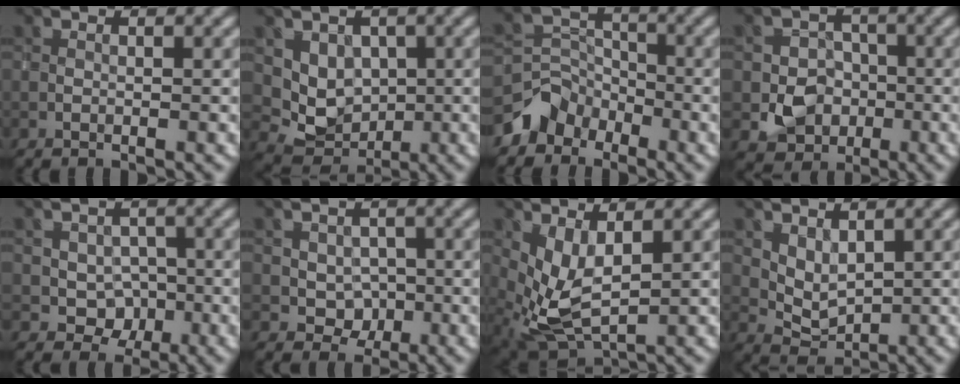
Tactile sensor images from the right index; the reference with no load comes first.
{"total": 4.5, "force": [1.4, 3.7, 2.1], "torque": [-0.033, -0.010, 0.027]}
{"total": 3.2, "force": [-2.4, 2.2, 0.1], "torque": [0.006, 0.004, -0.049]}
{"total": 4.0, "force": [-0.8, 3.6, 1.5], "torque": [-0.010, 0.000, -0.017]}
{"total": 2.9, "force": [-0.3, 2.5, 1.3], "torque": [-0.009, -0.002, -0.004]}
{"total": 2.5, "force": [0.0, 2.2, 1.1], "torque": [-0.011, -0.002, 0.000]}
{"total": 4.1, "force": [1.2, 1.8, 3.4], "torque": [-0.083, -0.010, 0.028]}
{"total": 2.3, "force": [1.4, 1.3, 1.2], "torque": [-0.022, -0.007, 0.034]}